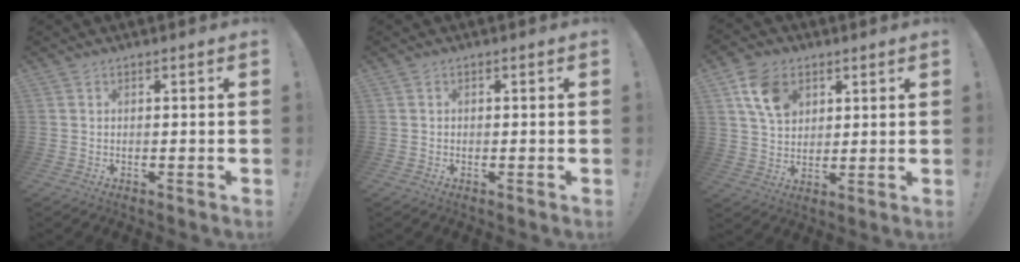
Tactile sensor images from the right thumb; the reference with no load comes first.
{"total": 0.8, "force": [-0.5, 0.6, 0.2], "torque": [-0.001, 0.002, -0.008]}
{"total": 11.3, "force": [5.2, 8.2, 5.8], "torque": [-0.091, -0.013, 0.103]}